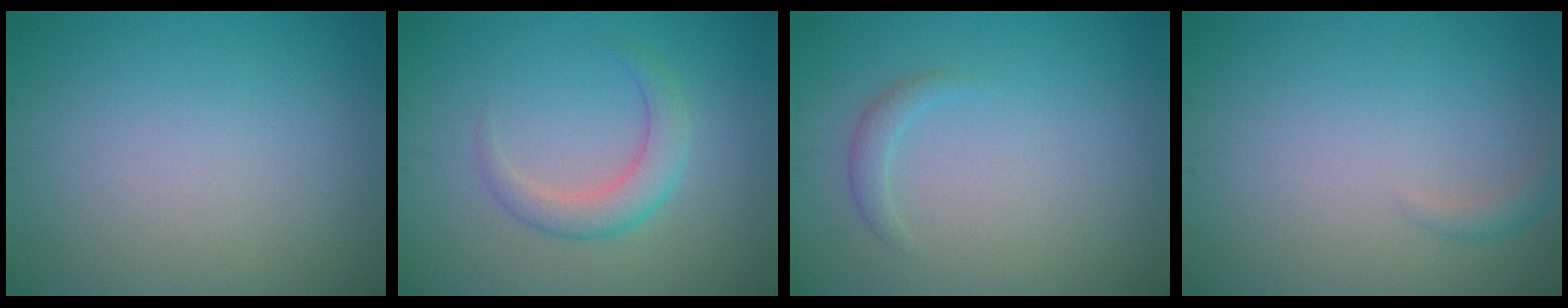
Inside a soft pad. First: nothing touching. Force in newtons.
{"total": 2.8, "press": 2.8, "slide": 0.1}
{"total": 1.2, "press": 1.2, "slide": 0.0}
{"total": 0.9, "press": 0.9, "slide": 0.1}